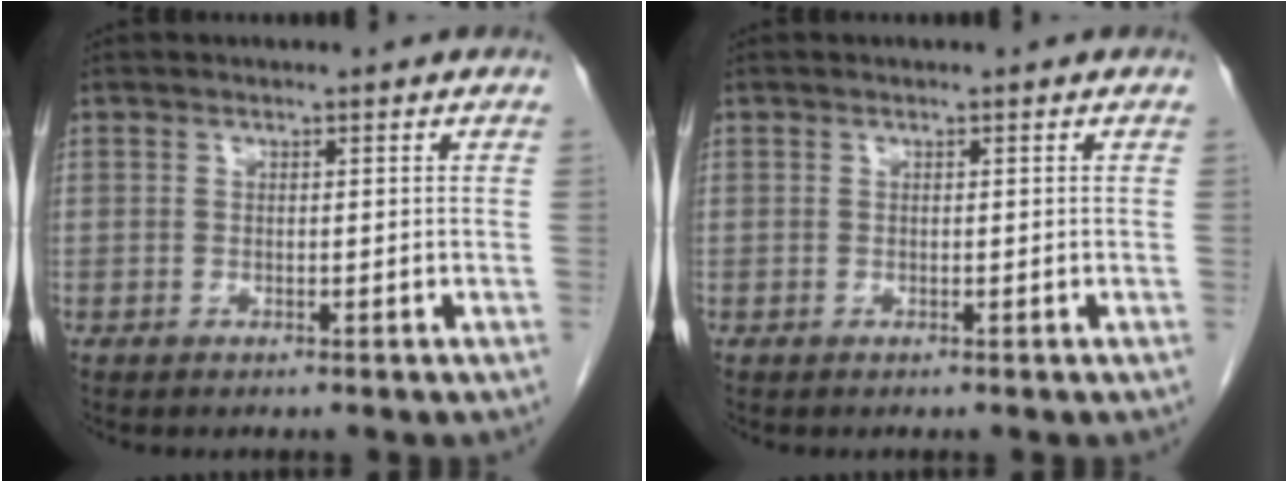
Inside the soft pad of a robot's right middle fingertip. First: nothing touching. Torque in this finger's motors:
{"motor_torque": [0.00, 0.00, 0.00, -0.01]}